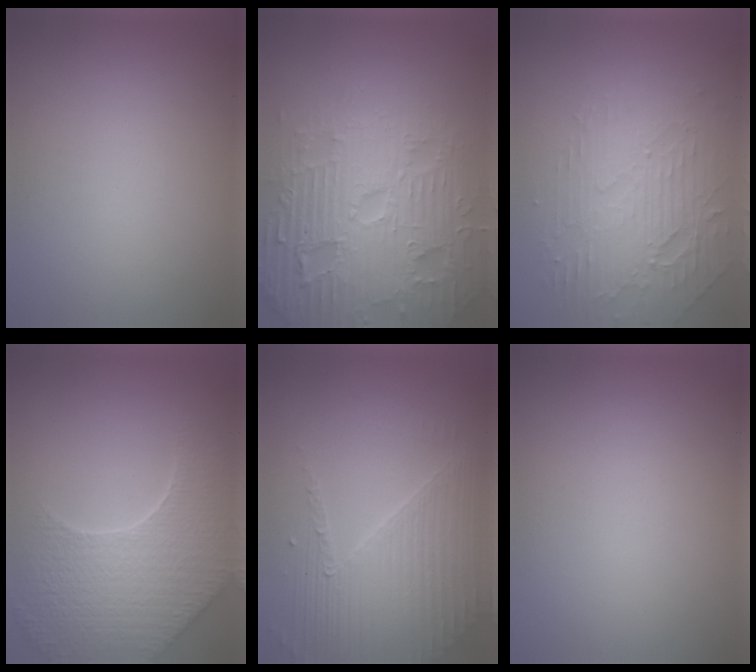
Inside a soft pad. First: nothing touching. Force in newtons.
{"total": 7.9, "press": 7.7, "slide": 1.8}
{"total": 4.4, "press": 3.9, "slide": 2.2}
{"total": 7.9, "press": 5.9, "slide": 5.3}
{"total": 4.0, "press": 3.8, "slide": 1.2}
{"total": 0.0}